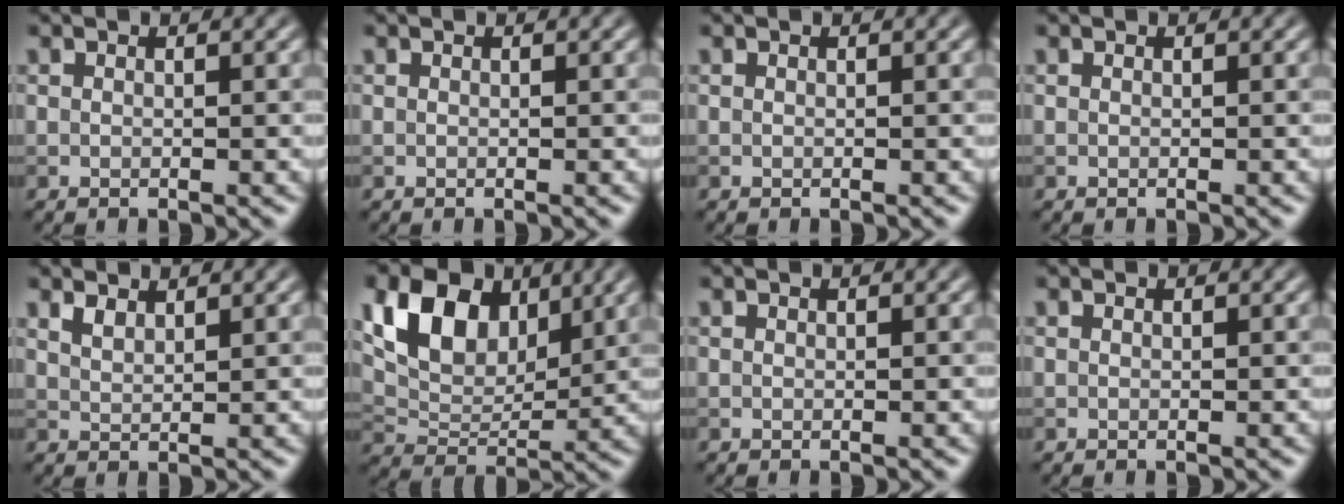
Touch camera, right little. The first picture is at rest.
{"total": 0.0}
{"total": 0.0}
{"total": 0.0}
{"total": 1.4, "force": [1.2, 0.4, 0.5], "torque": [-0.015, 0.001, 0.026]}
{"total": 8.3, "force": [3.9, 5.2, 5.1], "torque": [-0.098, -0.003, 0.070]}
{"total": 0.0}
{"total": 0.0}